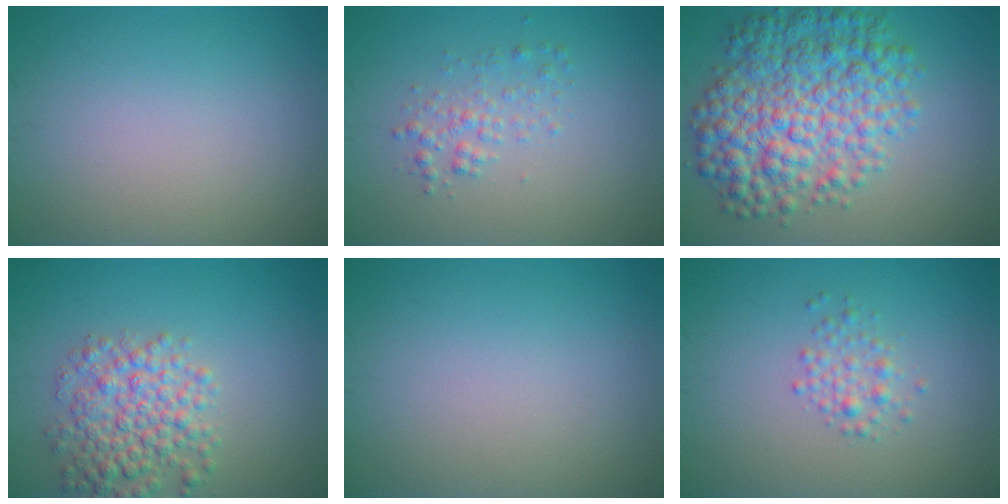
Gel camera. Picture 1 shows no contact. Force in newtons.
{"total": 1.8, "press": 1.8, "slide": 0.0}
{"total": 9.3, "press": 9.3, "slide": 0.2}
{"total": 5.2, "press": 5.2, "slide": 0.1}
{"total": 0.0}
{"total": 1.7, "press": 1.7, "slide": 0.0}